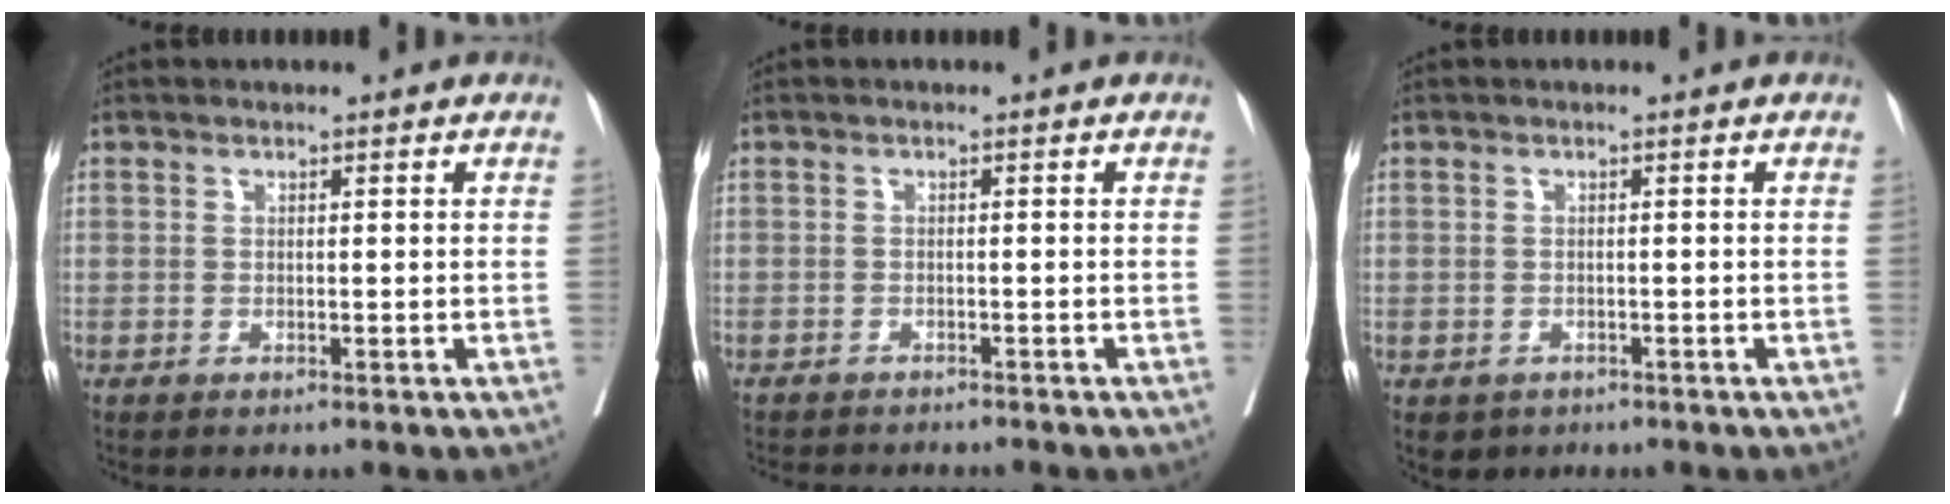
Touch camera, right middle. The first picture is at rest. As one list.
[{"total": 6.4, "force": [-6.0, 1.4, 2.0], "torque": [-0.023, -0.005, -0.081]}, {"total": 2.4, "force": [-1.5, 1.8, 0.5], "torque": [-0.006, 0.001, -0.018]}]